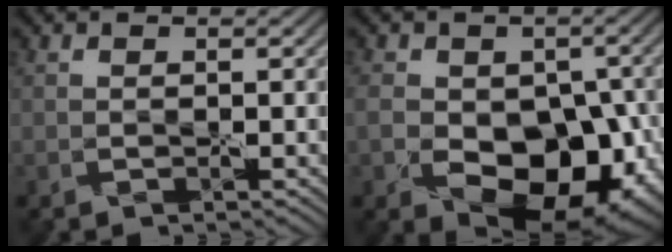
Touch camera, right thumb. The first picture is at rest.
{"total": 12.9, "force": [-3.7, 8.8, 8.6], "torque": [-0.123, -0.034, -0.039]}